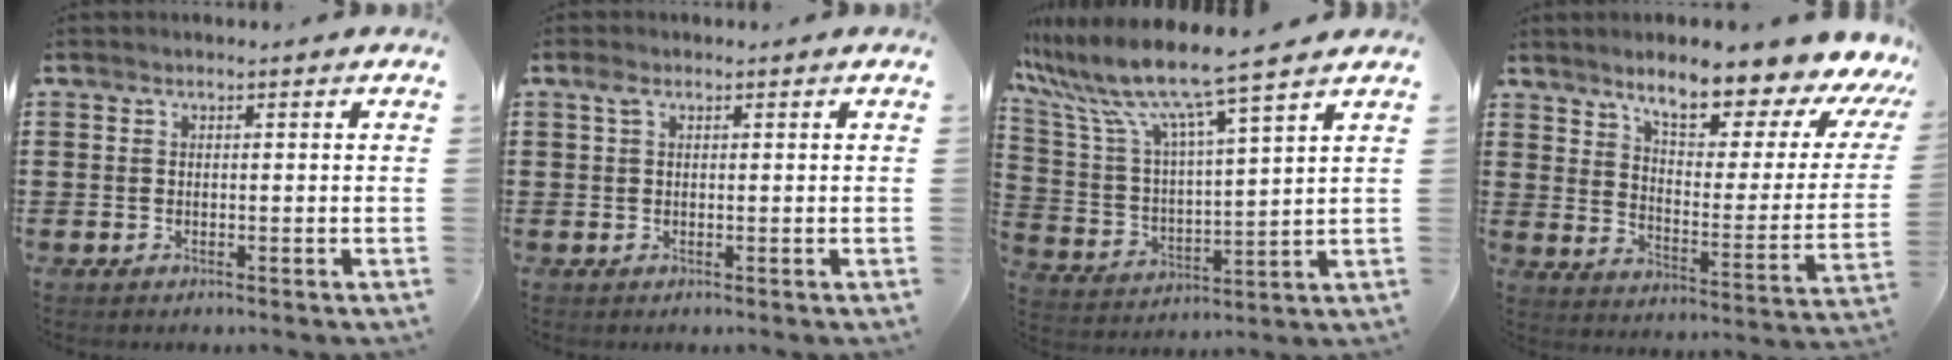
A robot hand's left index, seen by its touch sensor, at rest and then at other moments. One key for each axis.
{"total": 1.5, "fx": 0.6, "fy": 0.8, "fz": 1.1, "tx": -0.025, "ty": 0.007, "tz": 0.010}
{"total": 9.1, "fx": 7.8, "fy": -0.2, "fz": 4.8, "tx": -0.129, "ty": -0.053, "tz": 0.126}
{"total": 9.7, "fx": 8.1, "fy": 1.5, "fz": 5.2, "tx": -0.103, "ty": -0.063, "tz": 0.130}